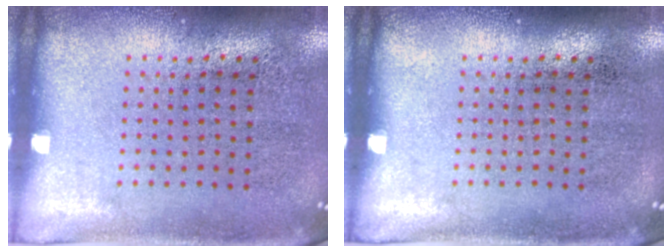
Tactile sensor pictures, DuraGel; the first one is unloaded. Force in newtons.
{"total": 0.0}